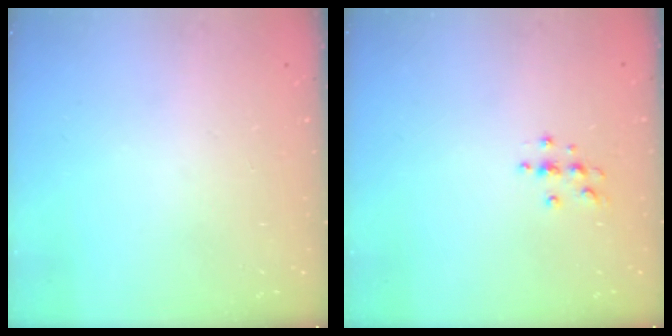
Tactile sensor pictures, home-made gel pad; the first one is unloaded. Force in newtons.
{"total": 3.7, "press": 3.7, "slide": 0.4}